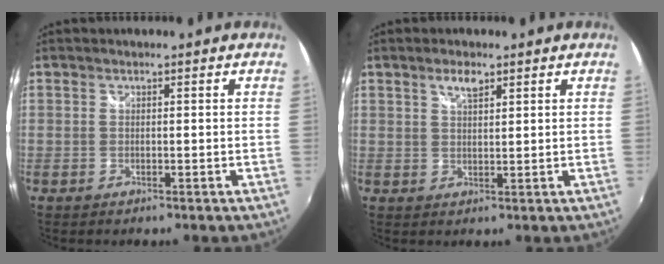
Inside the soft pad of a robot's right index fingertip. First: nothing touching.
{"total": 3.0, "force": [1.9, 1.1, 2.0], "torque": [-0.034, 0.004, 0.033]}